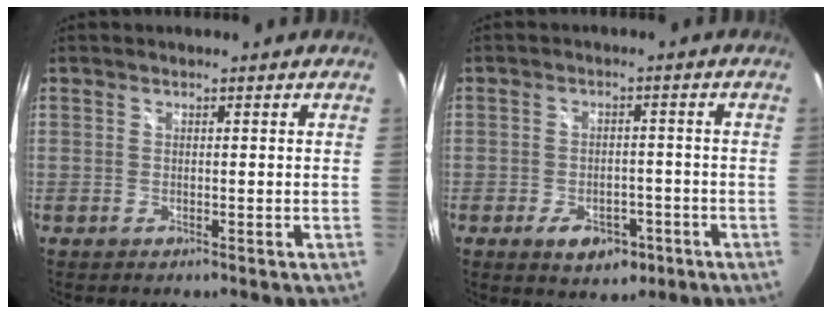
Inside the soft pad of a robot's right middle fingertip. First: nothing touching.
{"total": 6.6, "force": [-3.5, 4.1, 3.9], "torque": [-0.080, 0.003, -0.043]}